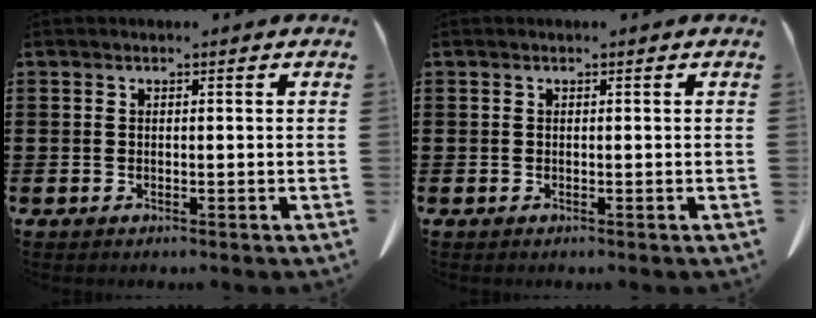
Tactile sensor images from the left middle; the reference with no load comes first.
{"total": 0.0}